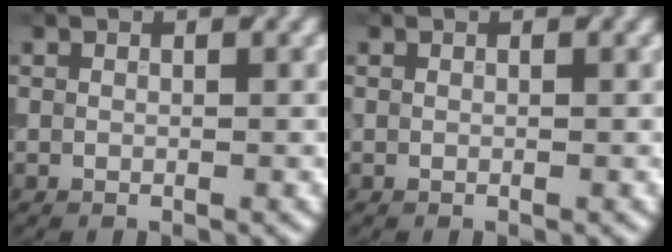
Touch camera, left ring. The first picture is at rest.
{"total": 0.0}